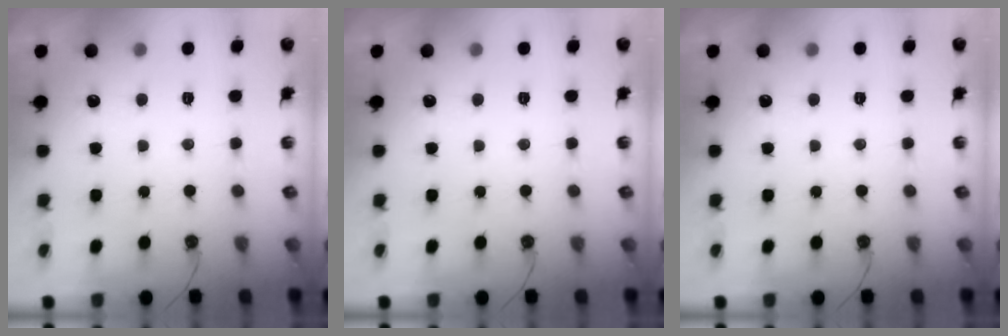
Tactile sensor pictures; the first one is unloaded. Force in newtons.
{"total": 0.0}
{"total": 0.0}